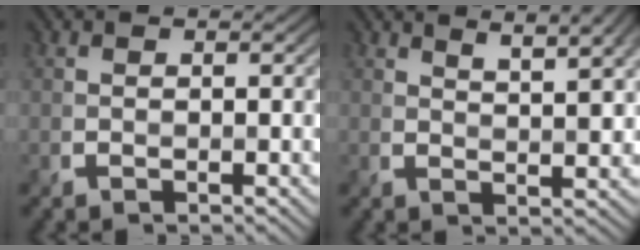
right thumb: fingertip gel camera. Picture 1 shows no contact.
{"total": 5.4, "force": [3.5, 1.0, 3.9], "torque": [-0.066, 0.007, 0.060]}